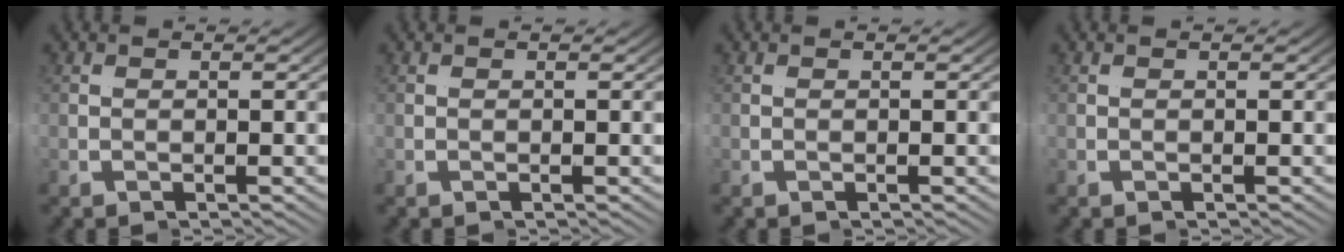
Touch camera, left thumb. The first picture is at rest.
{"total": 0.0}
{"total": 0.0}
{"total": 0.0}